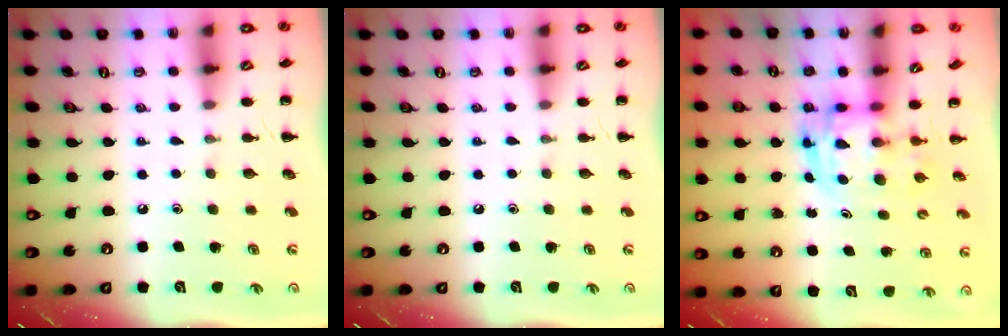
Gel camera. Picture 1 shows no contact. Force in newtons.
{"total": 0.0}
{"total": 4.1, "press": 4.0, "slide": 0.9}